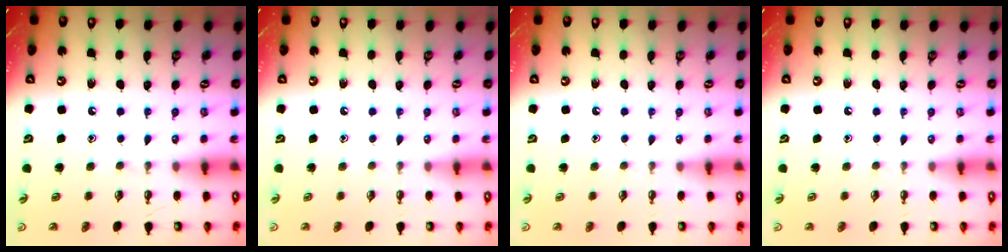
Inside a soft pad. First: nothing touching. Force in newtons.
{"total": 0.0}
{"total": 0.0}
{"total": 0.0}